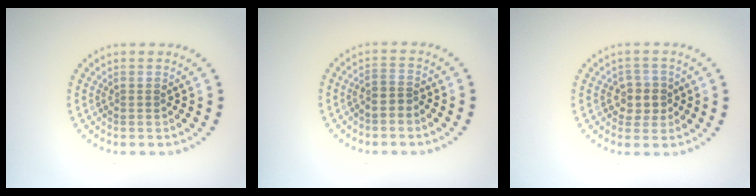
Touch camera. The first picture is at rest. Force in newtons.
{"total": 1.6, "press": 1.4, "slide": 0.7}
{"total": 2.1, "press": 2.0, "slide": 0.8}